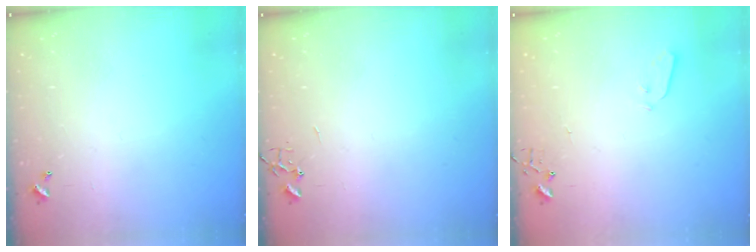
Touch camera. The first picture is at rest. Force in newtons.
{"total": 0.0}
{"total": 3.0, "press": 3.0, "slide": 0.3}